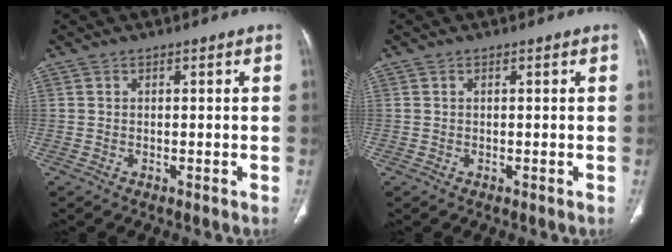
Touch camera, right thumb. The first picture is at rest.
{"total": 0.0}